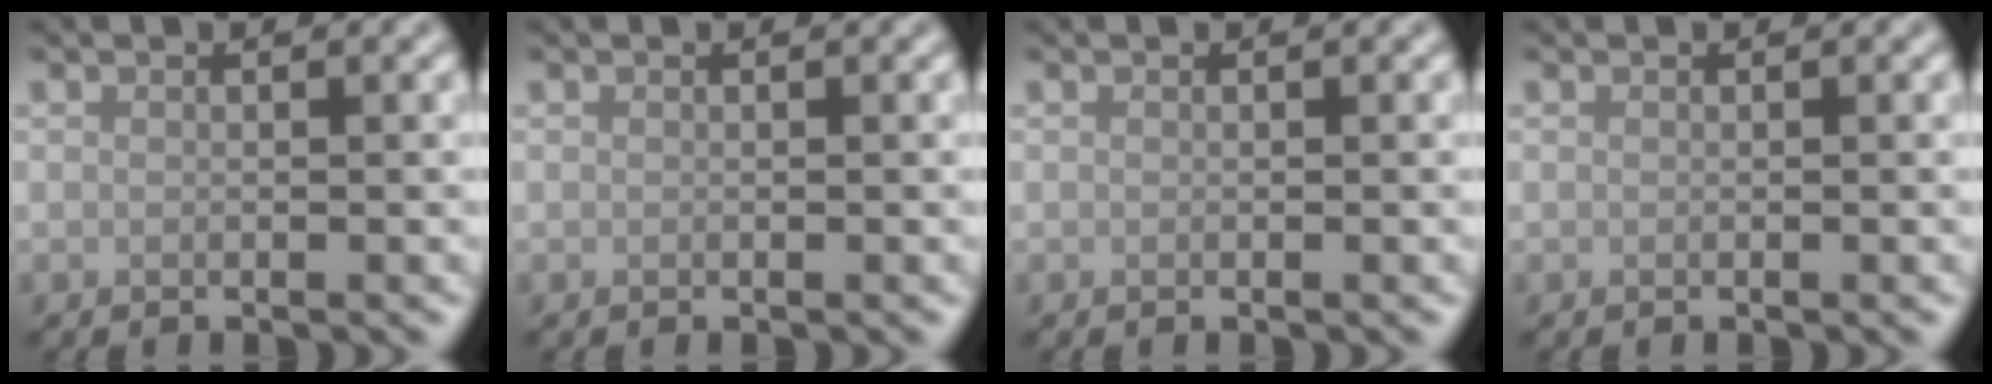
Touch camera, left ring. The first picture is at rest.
{"total": 0.0}
{"total": 0.0}
{"total": 0.0}